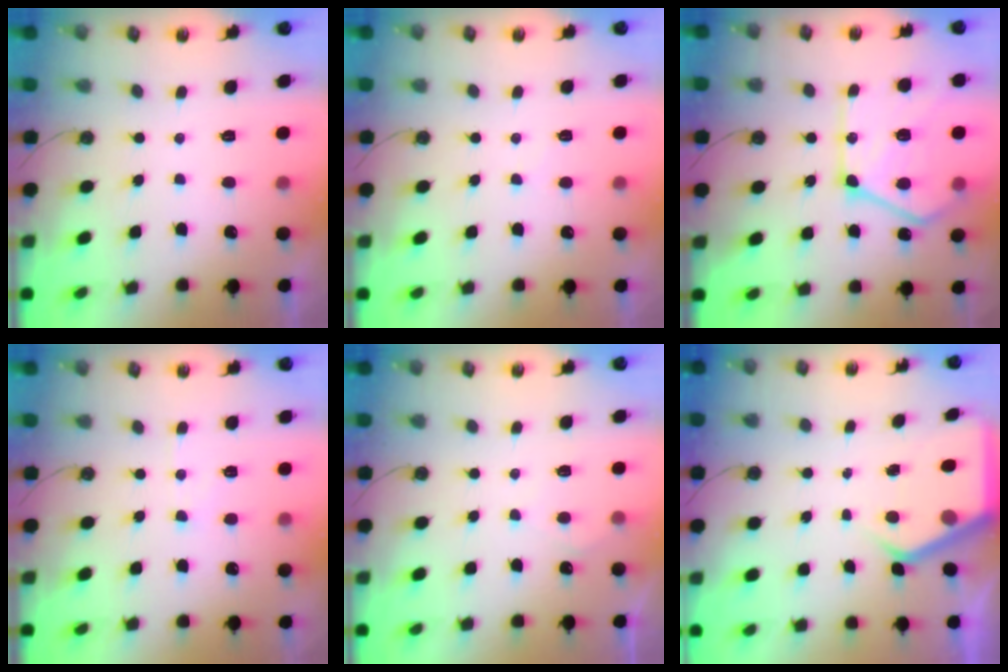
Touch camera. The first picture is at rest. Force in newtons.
{"total": 5.1, "press": 5.1, "slide": 0.6}
{"total": 21.9, "press": 21.8, "slide": 2.5}
{"total": 4.6, "press": 4.5, "slide": 0.7}
{"total": 3.3, "press": 3.2, "slide": 0.5}
{"total": 5.4, "press": 5.4, "slide": 0.8}